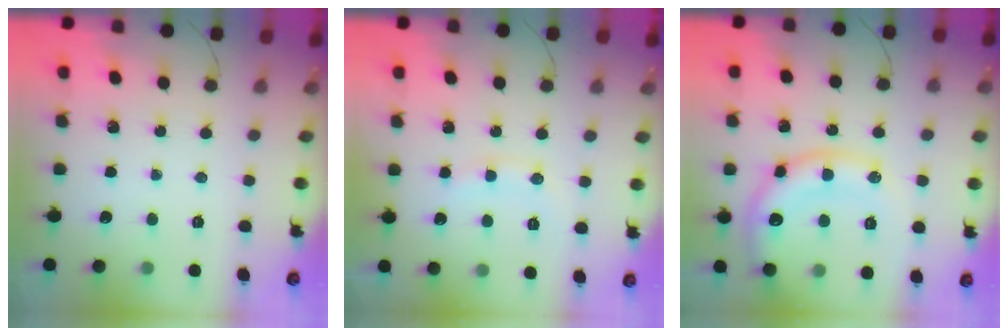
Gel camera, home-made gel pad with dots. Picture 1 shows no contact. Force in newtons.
{"total": 7.4, "press": 7.3, "slide": 0.9}
{"total": 17.0, "press": 16.9, "slide": 1.5}